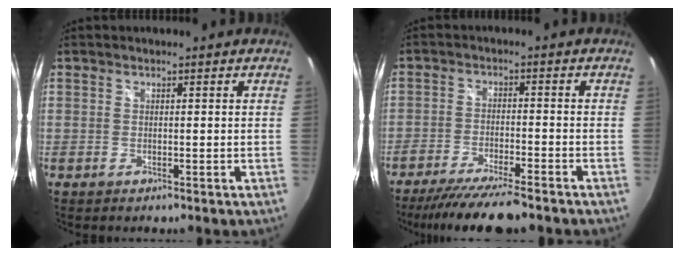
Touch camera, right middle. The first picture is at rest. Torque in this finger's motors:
{"motor_torque": [1.09, -1.05, 0.59, 0.14]}